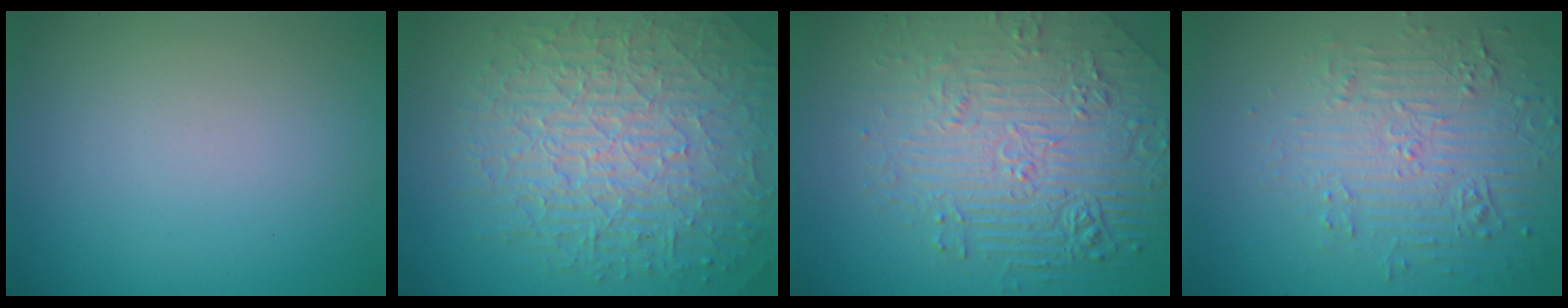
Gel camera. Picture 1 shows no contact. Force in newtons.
{"total": 9.9, "press": 6.5, "slide": 7.5}
{"total": 7.2, "press": 5.7, "slide": 4.4}
{"total": 5.2, "press": 3.7, "slide": 3.7}